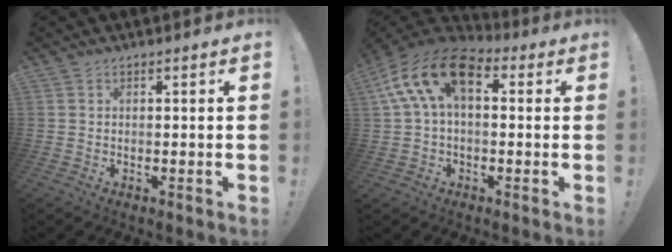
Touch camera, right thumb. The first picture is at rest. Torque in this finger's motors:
{"motor_torque": [1.08, 1.09, 1.60, 0.07, 0.55]}